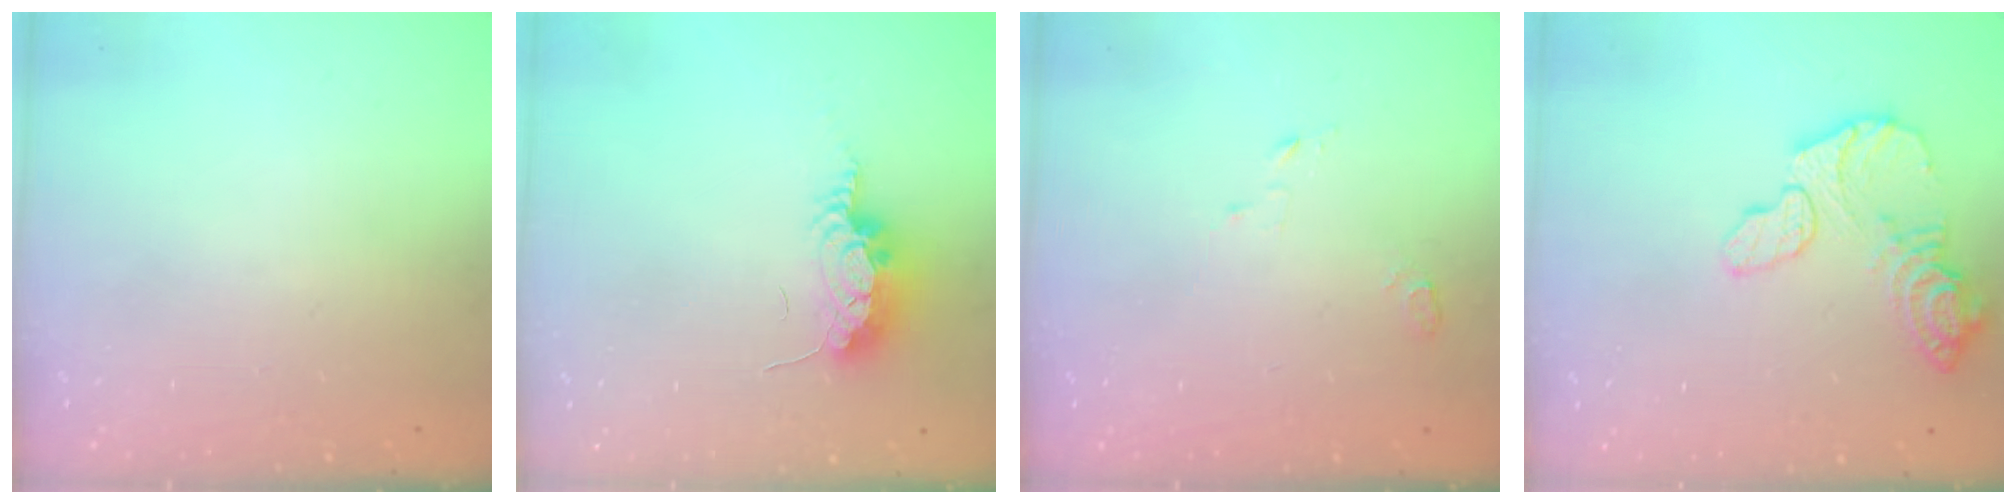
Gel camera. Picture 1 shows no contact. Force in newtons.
{"total": 10.0, "press": 8.6, "slide": 5.1}
{"total": 2.8, "press": 2.8, "slide": 0.3}
{"total": 12.9, "press": 12.9, "slide": 1.1}